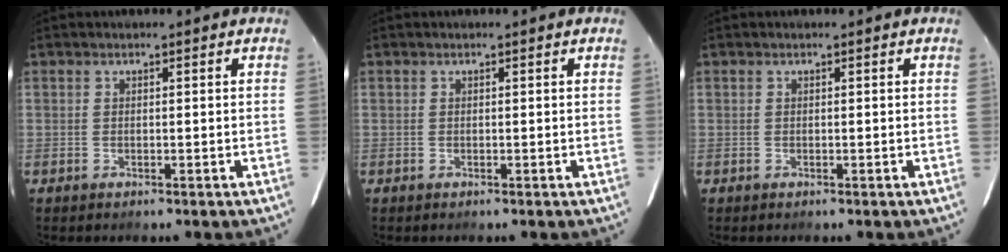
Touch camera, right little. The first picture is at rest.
{"total": 0.0}
{"total": 0.0}